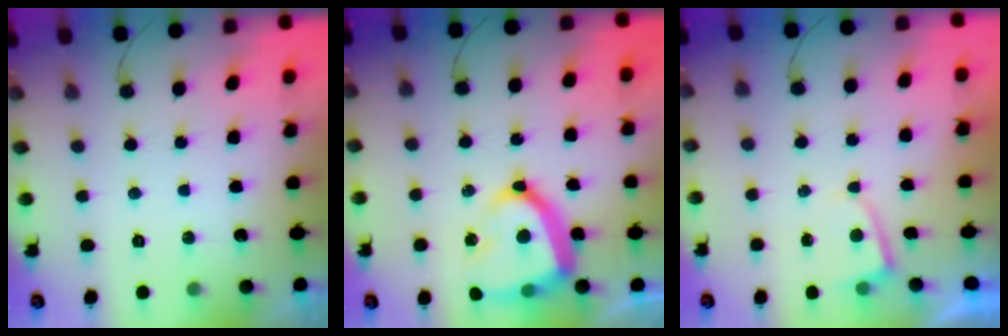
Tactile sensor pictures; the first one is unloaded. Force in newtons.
{"total": 17.6, "press": 17.5, "slide": 1.6}
{"total": 2.3, "press": 2.3, "slide": 0.2}